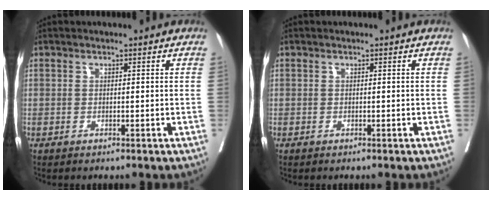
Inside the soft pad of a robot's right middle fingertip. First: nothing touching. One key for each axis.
{"total": 0.0}